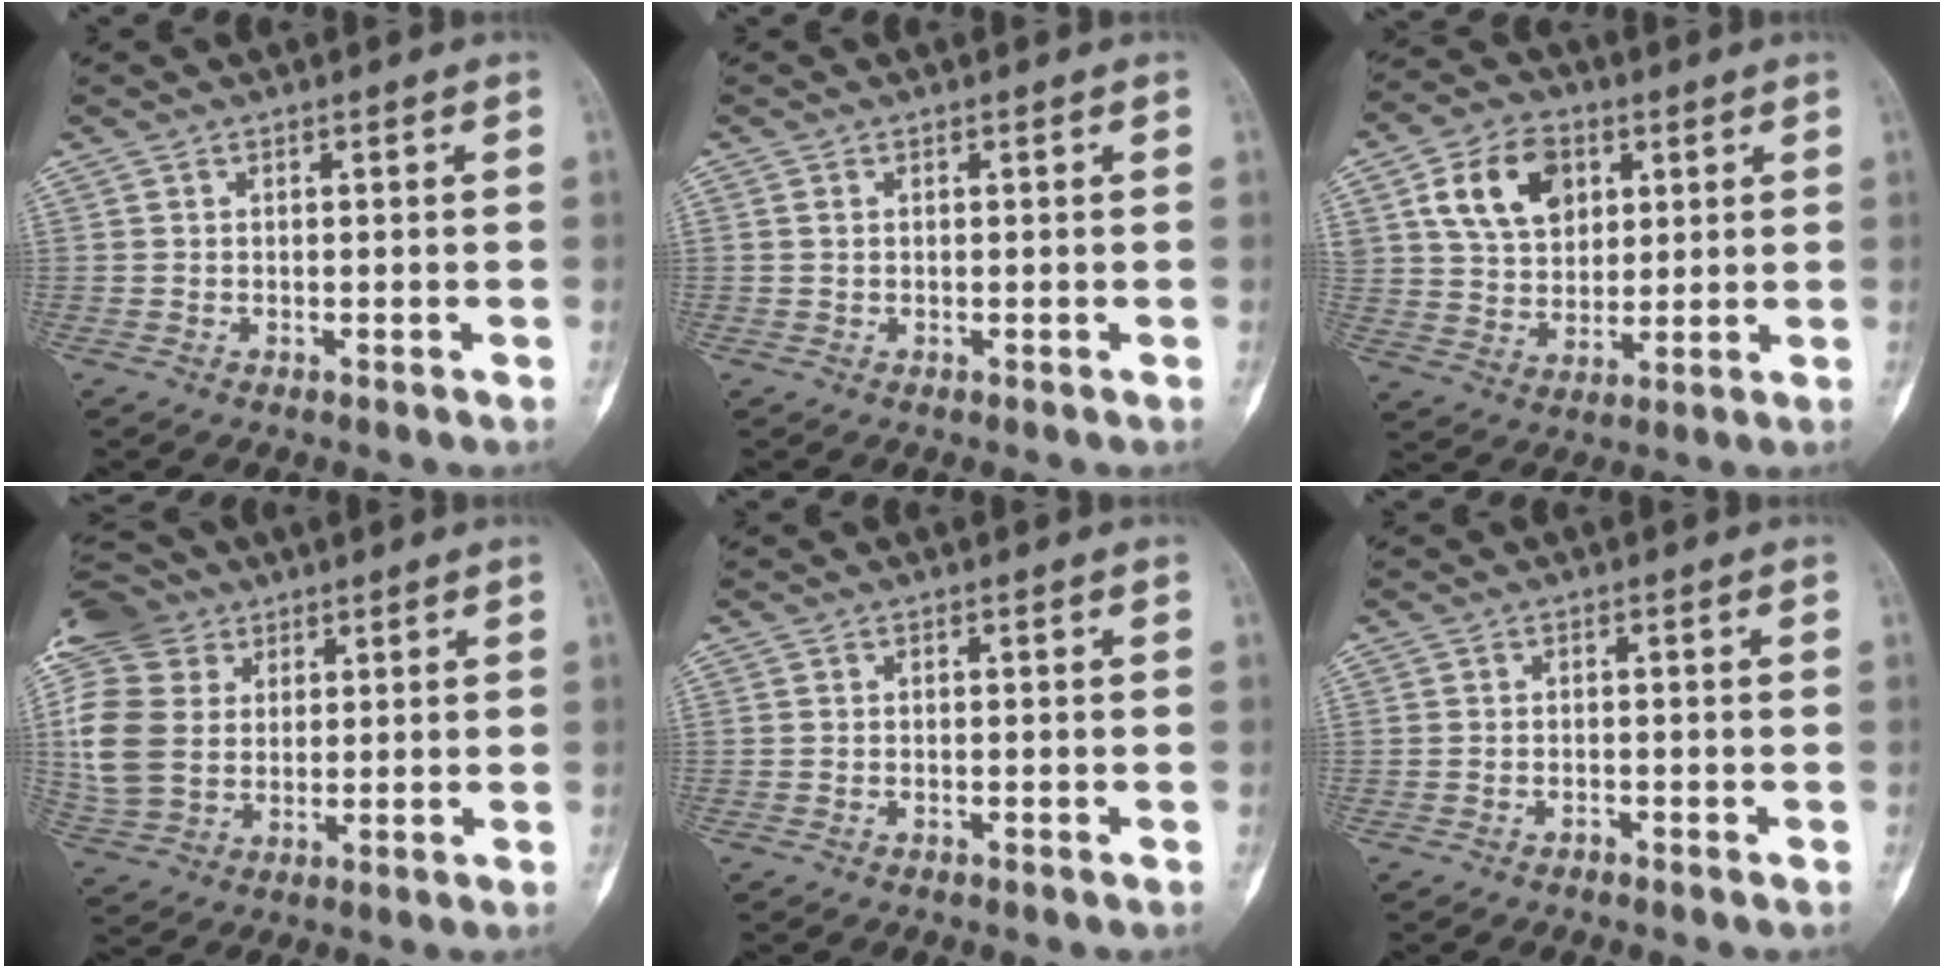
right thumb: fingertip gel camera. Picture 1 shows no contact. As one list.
[{"total": 0.7, "force": [0.2, 0.5, 0.5], "torque": [-0.015, 0.003, 0.007]}, {"total": 13.3, "force": [5.0, 9.5, 7.8], "torque": [-0.105, -0.009, 0.090]}, {"total": 16.8, "force": [5.0, 13.2, 9.1], "torque": [-0.194, 0.002, 0.096]}, {"total": 0.0}, {"total": 0.7, "force": [-0.7, 0.3, 0.1], "torque": [-0.002, 0.004, -0.013]}]